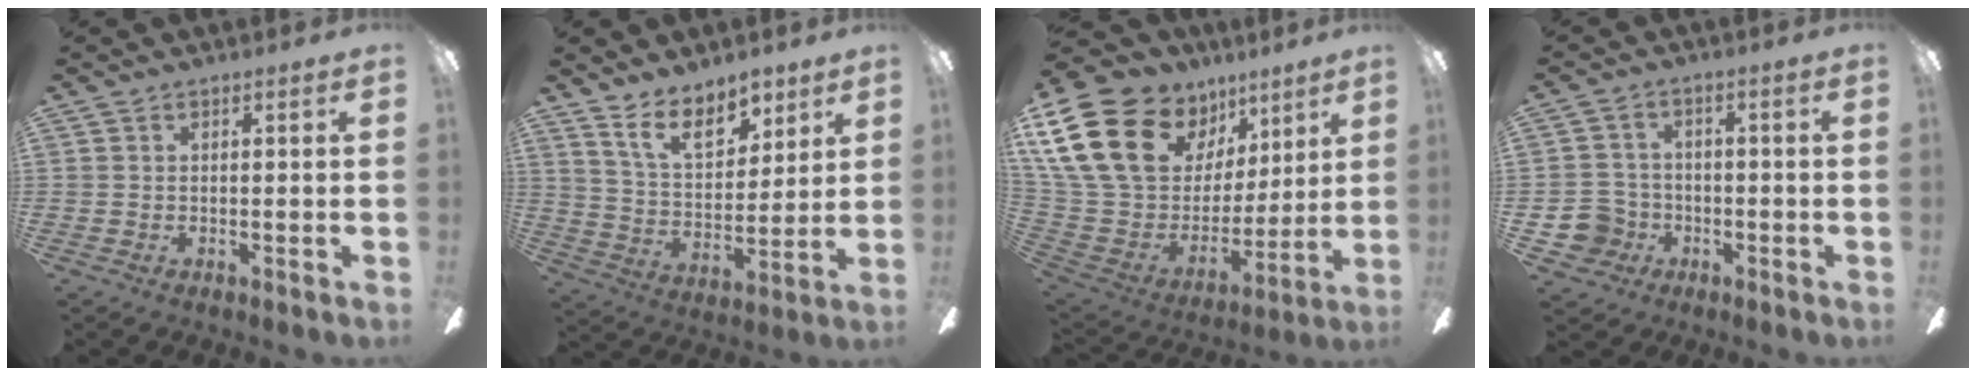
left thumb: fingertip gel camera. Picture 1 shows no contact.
{"total": 13.3, "force": [9.6, 6.2, 6.8], "torque": [-0.120, -0.048, 0.176]}
{"total": 26.3, "force": [12.7, 18.0, 14.4], "torque": [-0.304, -0.052, 0.261]}
{"total": 7.1, "force": [-2.5, 6.5, 1.5], "torque": [-0.058, 0.025, -0.044]}